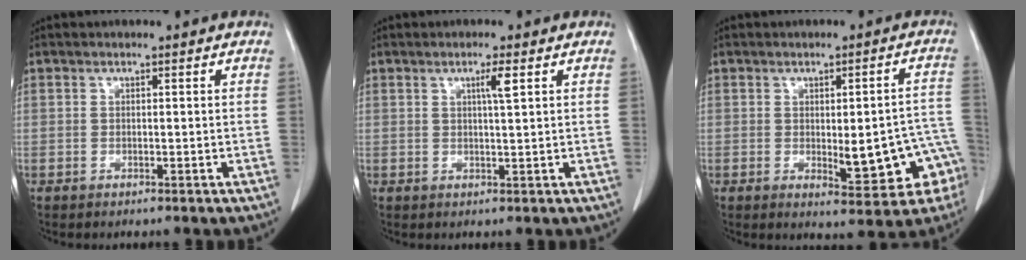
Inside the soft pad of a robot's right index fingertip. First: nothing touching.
{"total": 2.2, "force": [0.9, -0.3, 2.0], "torque": [-0.037, -0.003, 0.016]}
{"total": 11.7, "force": [-3.0, 3.6, 10.8], "torque": [-0.105, 0.021, -0.025]}